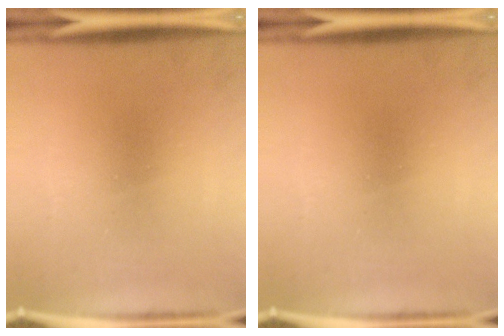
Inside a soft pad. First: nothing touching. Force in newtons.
{"total": 0.0}